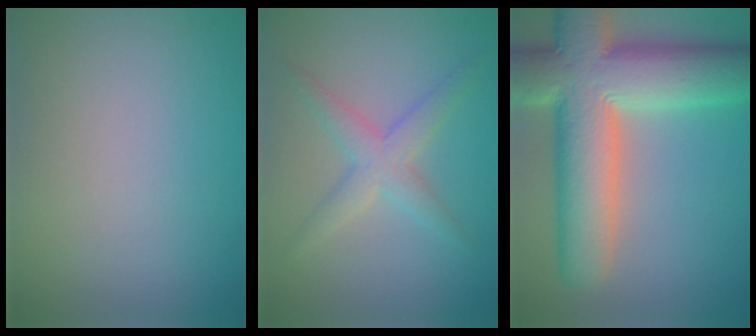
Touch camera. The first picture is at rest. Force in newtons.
{"total": 2.8, "press": 2.8, "slide": 0.1}
{"total": 13.2, "press": 13.2, "slide": 1.4}